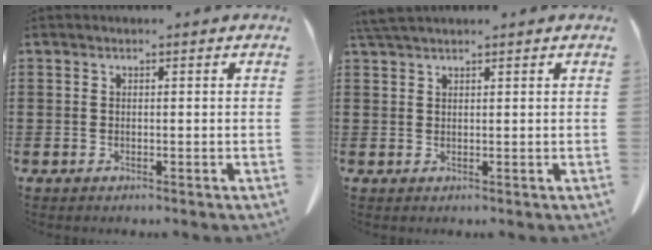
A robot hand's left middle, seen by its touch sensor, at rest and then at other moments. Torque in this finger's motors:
{"motor_torque": [1.23, 0.91, 0.02, 0.03]}